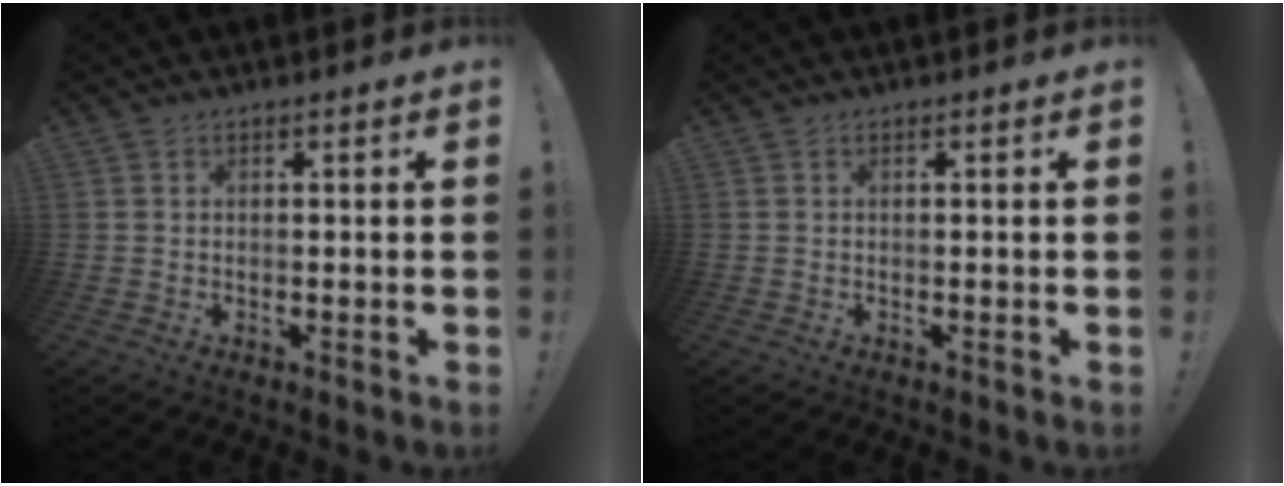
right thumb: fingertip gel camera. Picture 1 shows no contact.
{"total": 0.0}